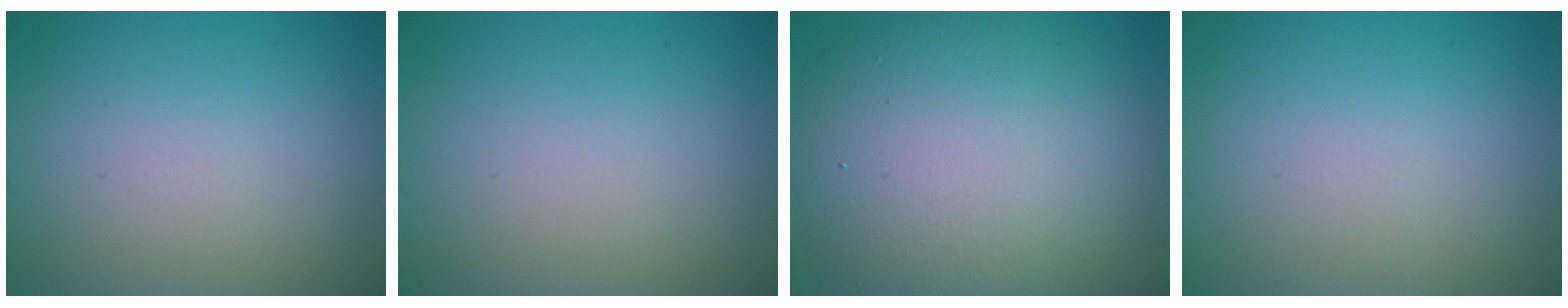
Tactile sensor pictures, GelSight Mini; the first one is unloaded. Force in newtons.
{"total": 0.0}
{"total": 13.0, "press": 13.0, "slide": 0.8}
{"total": 0.0}